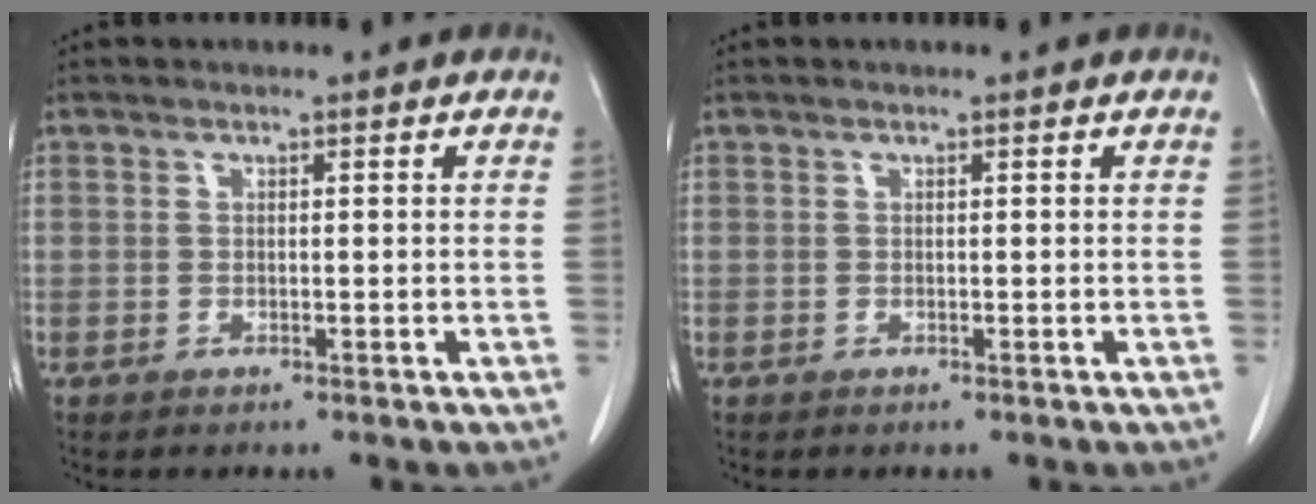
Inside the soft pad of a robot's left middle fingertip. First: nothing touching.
{"total": 0.0}